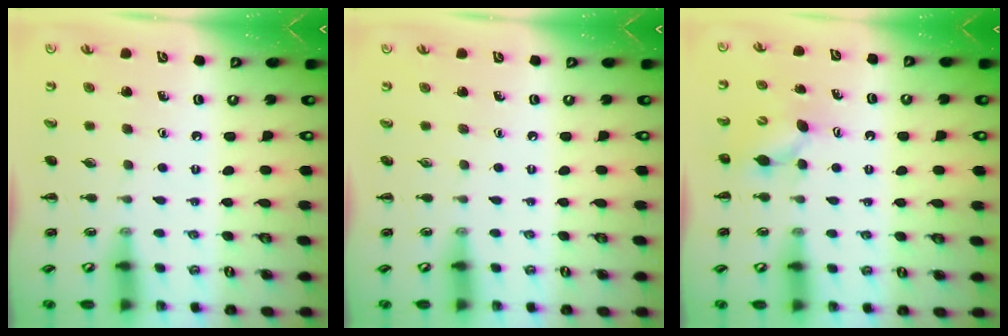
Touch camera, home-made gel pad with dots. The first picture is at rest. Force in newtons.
{"total": 0.0}
{"total": 5.0, "press": 4.9, "slide": 1.0}